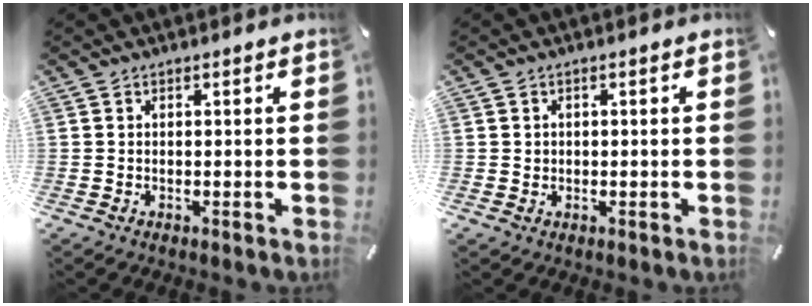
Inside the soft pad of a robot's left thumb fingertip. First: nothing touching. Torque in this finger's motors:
{"motor_torque": [-0.01, -0.17, 0.01, -0.05, -0.01]}